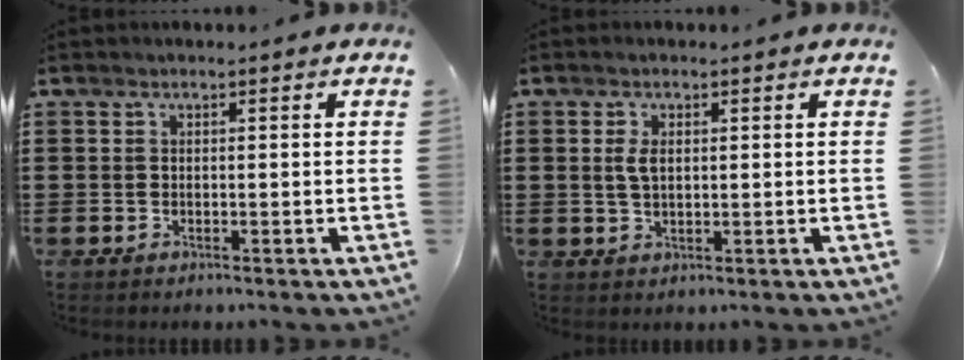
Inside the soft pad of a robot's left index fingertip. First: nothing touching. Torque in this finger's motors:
{"motor_torque": [0.62, -0.13, 0.21, 0.04]}